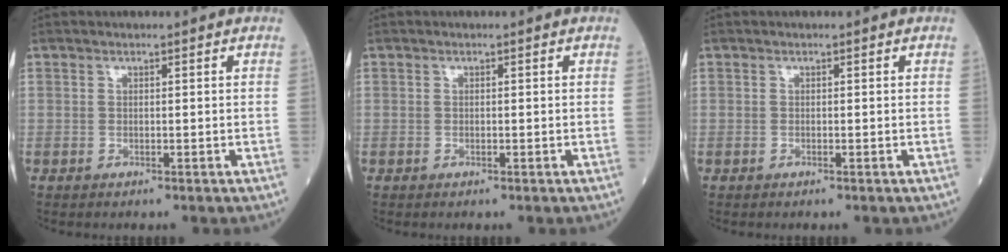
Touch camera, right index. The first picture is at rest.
{"total": 0.0}
{"total": 0.0}